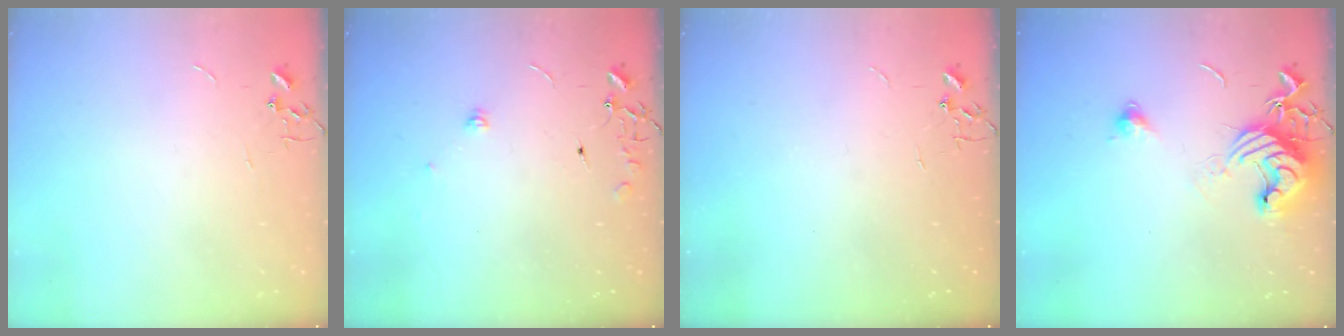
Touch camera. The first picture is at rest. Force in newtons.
{"total": 7.5, "press": 7.4, "slide": 0.8}
{"total": 0.0}
{"total": 12.8, "press": 12.7, "slide": 1.6}